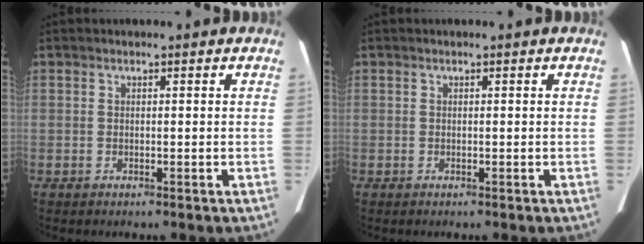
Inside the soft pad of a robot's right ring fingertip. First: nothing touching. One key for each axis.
{"total": 0.0}